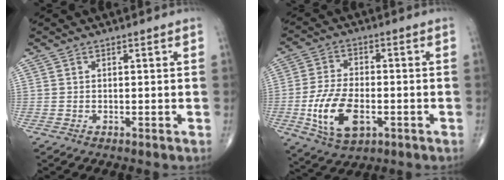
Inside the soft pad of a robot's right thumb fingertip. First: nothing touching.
{"total": 12.4, "force": [-3.4, 6.8, 9.8], "torque": [-0.185, 0.005, -0.055]}